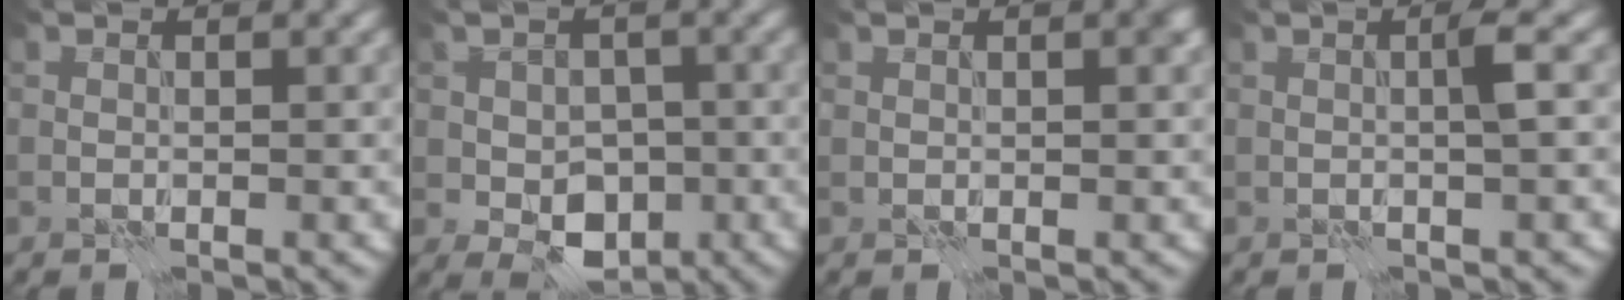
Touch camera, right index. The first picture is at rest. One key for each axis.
{"total": 5.2, "fx": -1.4, "fy": 3.6, "fz": 3.4, "tx": -0.056, "ty": -0.006, "tz": -0.023}
{"total": 1.0, "fx": 0.6, "fy": 0.3, "fz": 0.7, "tx": -0.009, "ty": 0.001, "tz": 0.010}
{"total": 1.4, "fx": 0.2, "fy": -0.2, "fz": 1.4, "tx": -0.028, "ty": 0.001, "tz": 0.004}